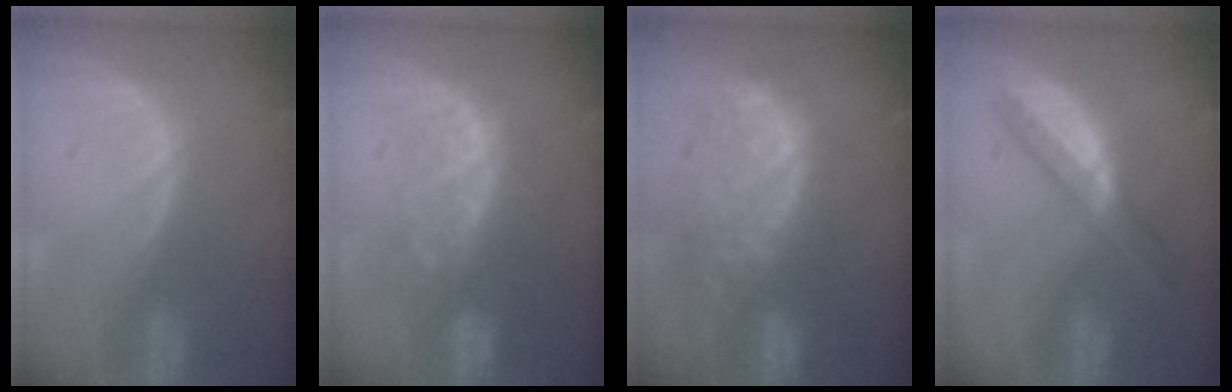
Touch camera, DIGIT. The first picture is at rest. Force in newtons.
{"total": 9.1, "press": 8.0, "slide": 4.5}
{"total": 11.0, "press": 9.6, "slide": 5.5}
{"total": 5.8, "press": 5.2, "slide": 2.5}